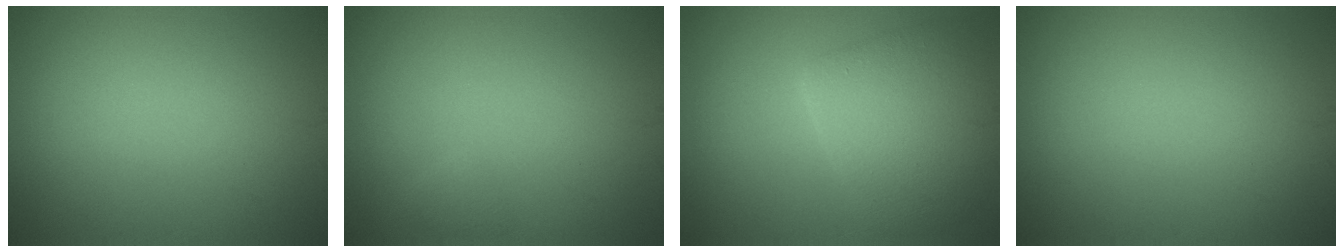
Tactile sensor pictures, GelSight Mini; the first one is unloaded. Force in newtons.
{"total": 0.7, "press": 0.7, "slide": 0.0}
{"total": 5.6, "press": 5.6, "slide": 0.2}
{"total": 0.0}